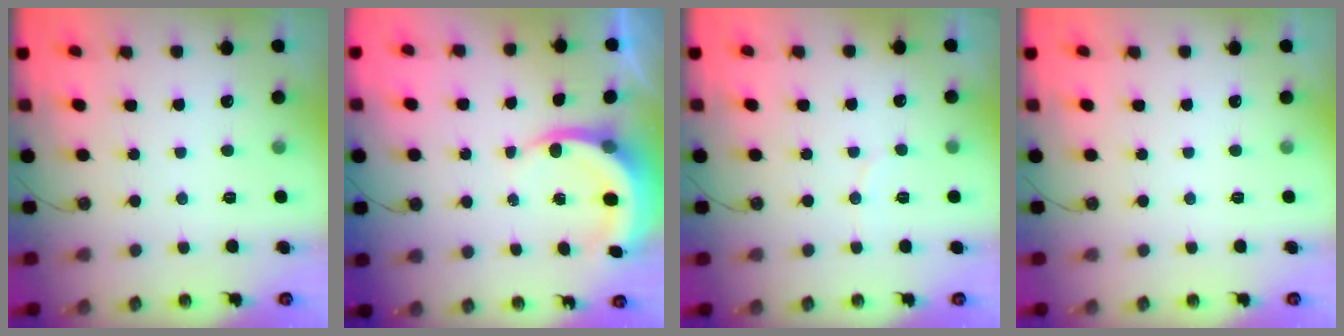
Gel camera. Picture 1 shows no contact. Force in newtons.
{"total": 5.5, "press": 5.4, "slide": 0.4}
{"total": 3.8, "press": 3.7, "slide": 0.4}
{"total": 0.0}